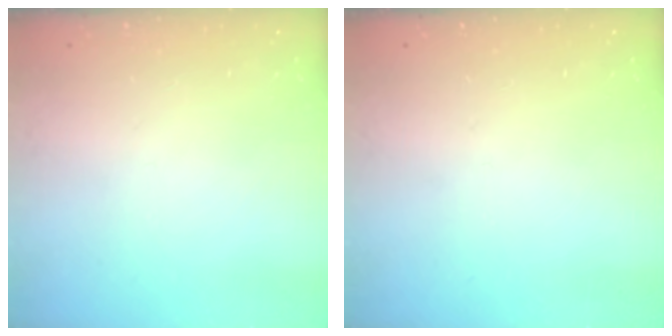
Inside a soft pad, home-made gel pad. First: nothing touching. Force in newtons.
{"total": 0.0}